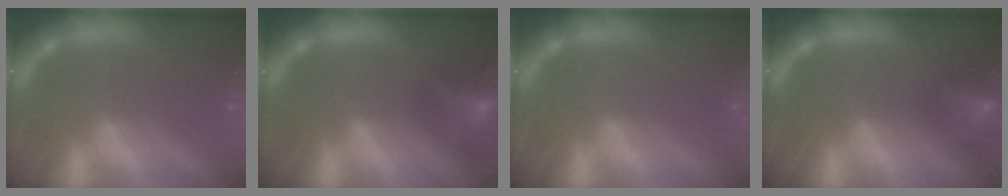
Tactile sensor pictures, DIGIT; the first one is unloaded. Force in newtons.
{"total": 6.5}
{"total": 0.0}
{"total": 5.5}